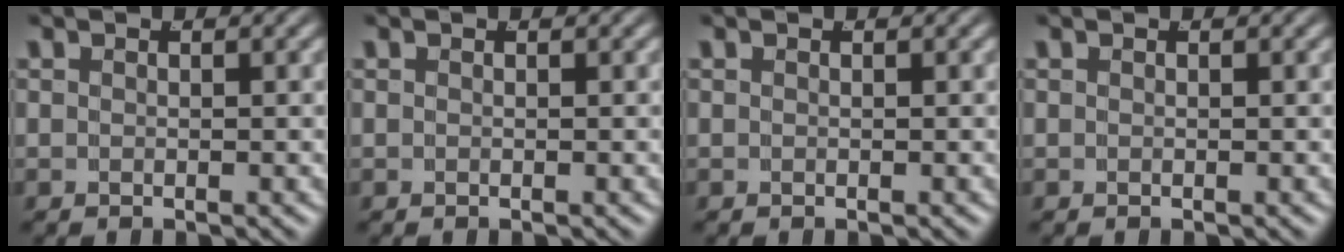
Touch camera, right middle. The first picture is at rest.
{"total": 0.0}
{"total": 0.0}
{"total": 0.0}